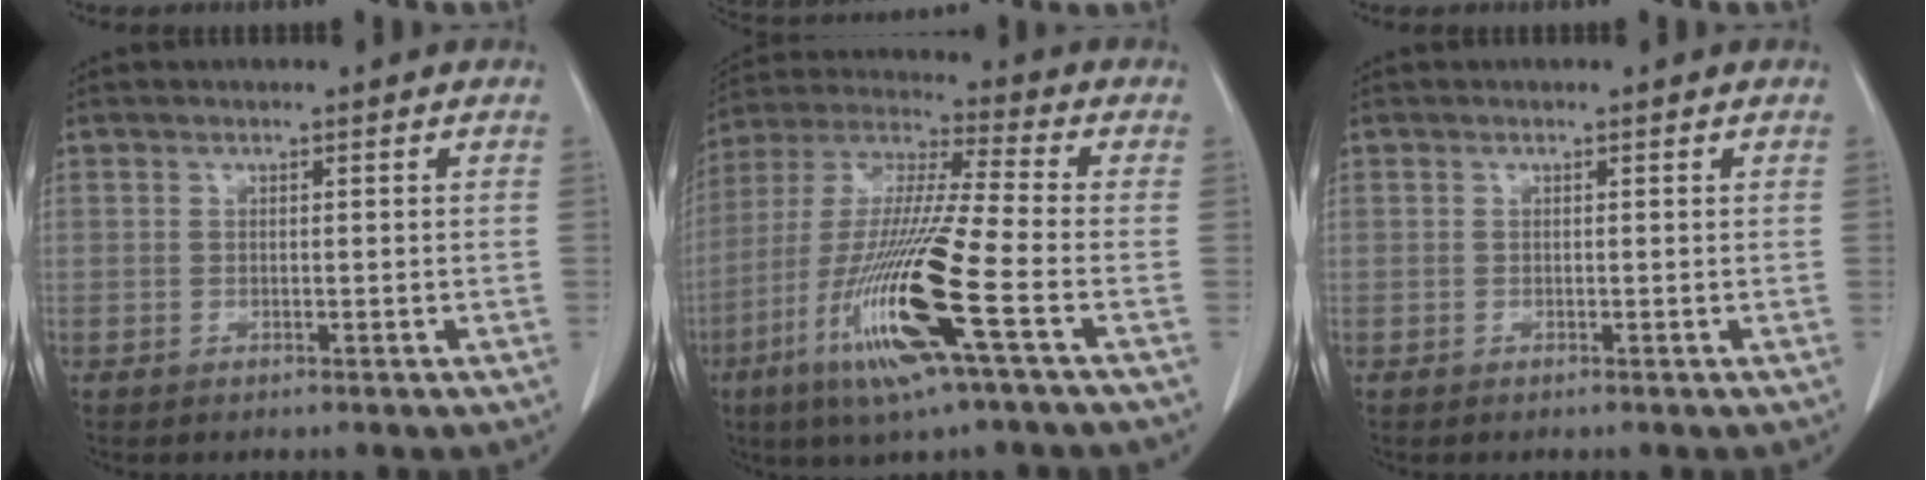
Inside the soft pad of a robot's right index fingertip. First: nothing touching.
{"total": 17.8, "force": [-6.9, -0.1, 16.4], "torque": [-0.349, -0.027, -0.136]}
{"total": 0.0}